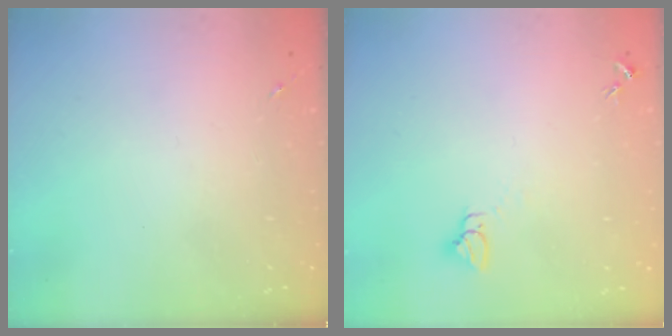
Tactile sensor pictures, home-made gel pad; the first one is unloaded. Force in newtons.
{"total": 3.0, "press": 3.0, "slide": 0.1}